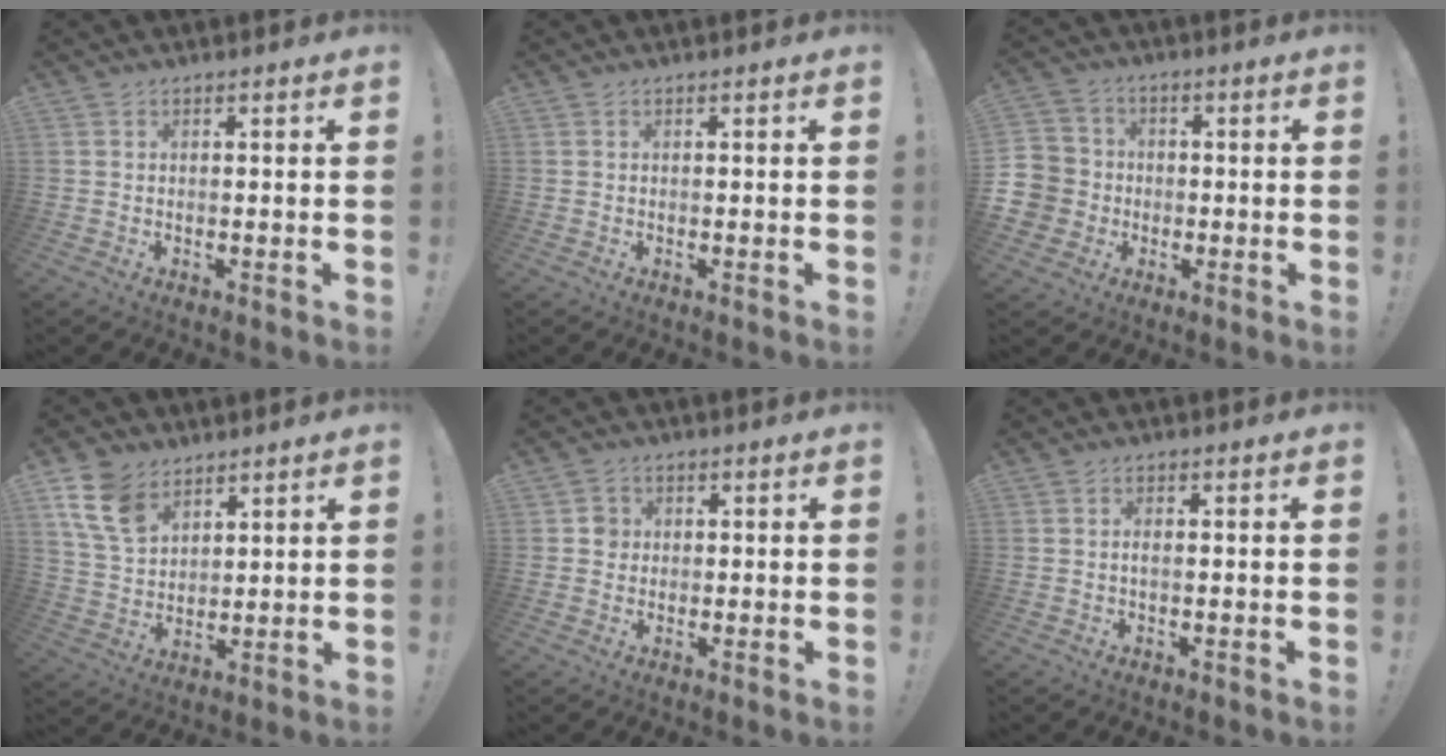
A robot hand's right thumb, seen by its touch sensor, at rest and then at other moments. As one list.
[{"total": 0.0}, {"total": 8.3, "force": [-1.8, 7.9, 1.8], "torque": [-0.046, 0.019, -0.030]}, {"total": 12.0, "force": [7.3, 7.5, 5.9], "torque": [-0.119, -0.025, 0.149]}, {"total": 3.5, "force": [0.0, 3.3, 1.0], "torque": [-0.005, 0.005, -0.001]}, {"total": 1.1, "force": [-0.4, 0.1, 1.0], "torque": [-0.026, 0.004, -0.006]}]